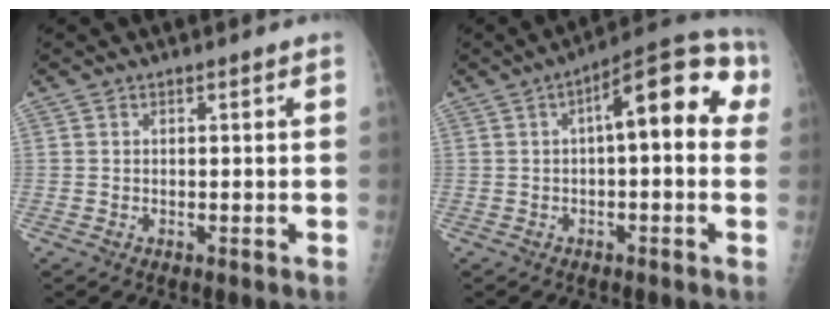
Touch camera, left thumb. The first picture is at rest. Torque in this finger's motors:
{"motor_torque": [-0.26, 0.65, 1.15, -0.22, 0.24]}